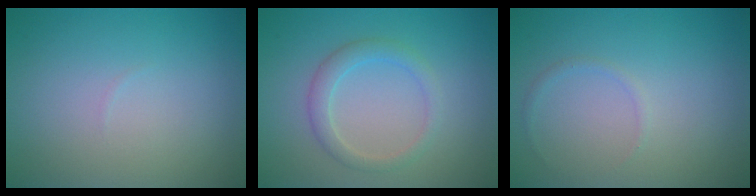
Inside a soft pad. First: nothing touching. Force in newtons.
{"total": 2.2, "press": 2.2, "slide": 0.0}
{"total": 0.6, "press": 0.6, "slide": 0.0}